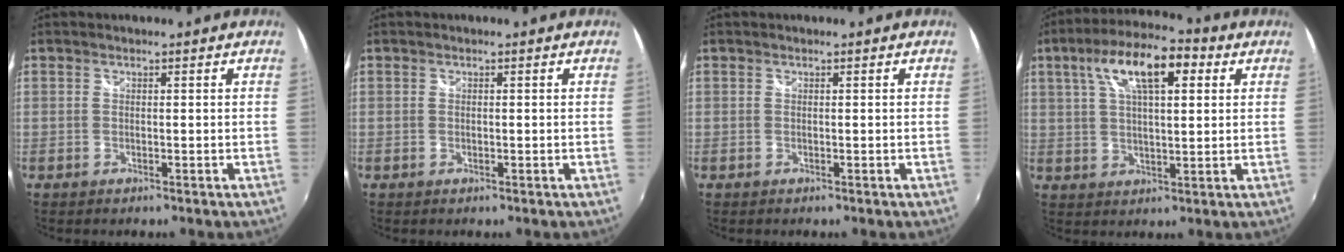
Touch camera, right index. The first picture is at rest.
{"total": 0.0}
{"total": 0.0}
{"total": 13.4, "force": [5.5, 4.9, 11.2], "torque": [-0.199, 0.031, 0.088]}